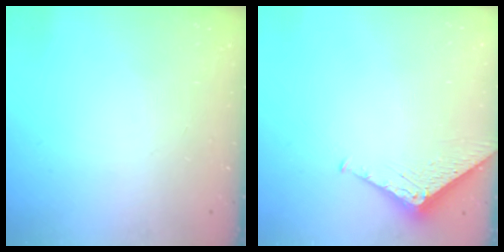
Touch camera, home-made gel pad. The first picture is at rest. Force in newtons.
{"total": 4.1, "press": 4.1, "slide": 0.4}